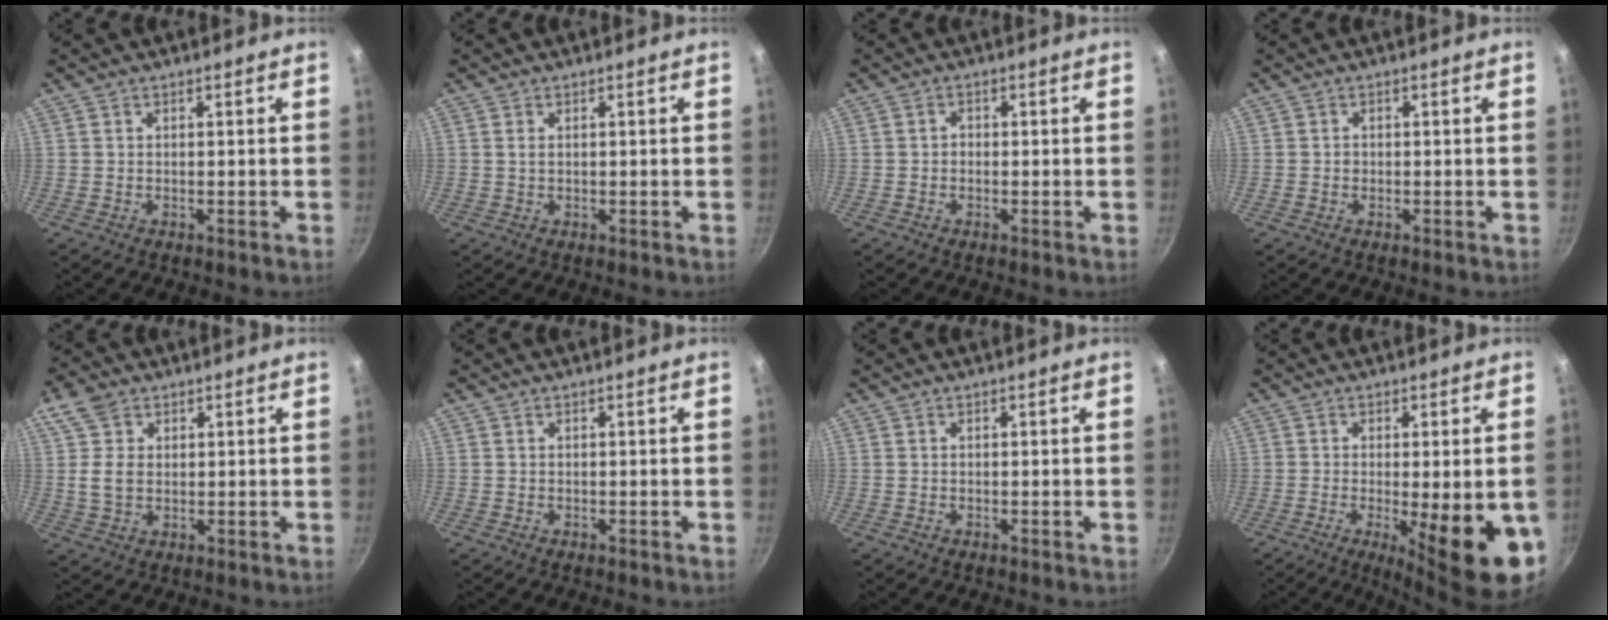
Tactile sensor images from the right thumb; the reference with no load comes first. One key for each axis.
{"total": 0.9, "fx": 0.3, "fy": 0.5, "fz": 0.7, "tx": -0.013, "ty": 0.001, "tz": 0.004}
{"total": 1.1, "fx": -0.3, "fy": 1.0, "fz": 0.6, "tx": -0.008, "ty": 0.005, "tz": -0.006}
{"total": 0.7, "fx": -0.1, "fy": 0.6, "fz": 0.2, "tx": 0.000, "ty": 0.002, "tz": -0.003}
{"total": 6.8, "fx": 2.0, "fy": 4.9, "fz": 4.2, "tx": -0.070, "ty": -0.003, "tz": 0.034}
{"total": 0.0}
{"total": 0.0}
{"total": 15.6, "fx": -4.3, "fy": 3.9, "fz": 14.5, "tx": -0.177, "ty": -0.010, "tz": -0.047}